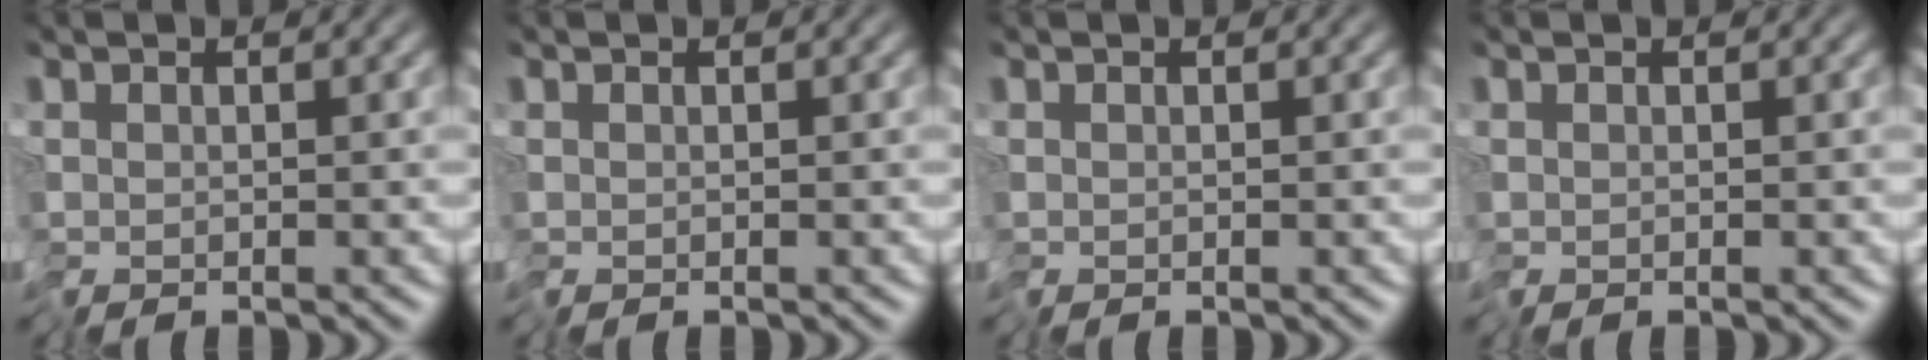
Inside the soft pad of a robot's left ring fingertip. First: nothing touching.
{"total": 0.0}
{"total": 0.0}
{"total": 0.0}